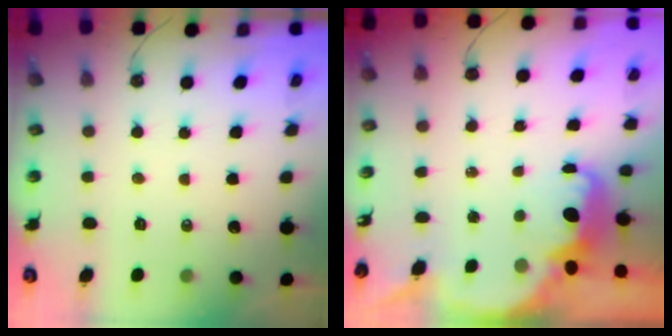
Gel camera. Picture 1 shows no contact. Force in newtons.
{"total": 3.8, "press": 3.8, "slide": 0.4}